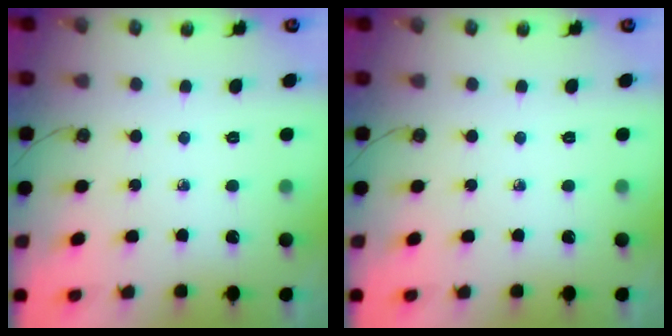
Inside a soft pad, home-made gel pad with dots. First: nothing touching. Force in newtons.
{"total": 0.0}